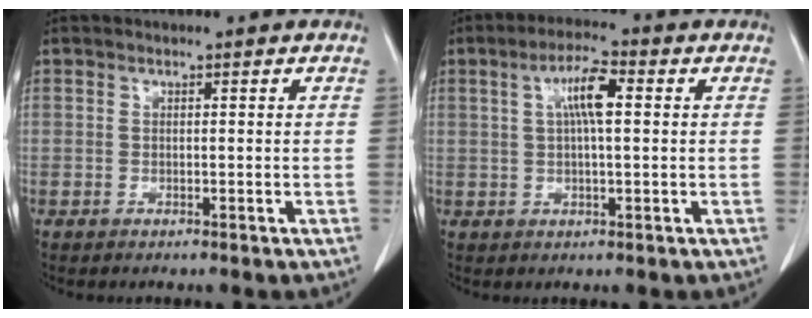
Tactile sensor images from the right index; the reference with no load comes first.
{"total": 6.0, "force": [1.4, 1.0, 5.8], "torque": [-0.108, 0.014, 0.025]}